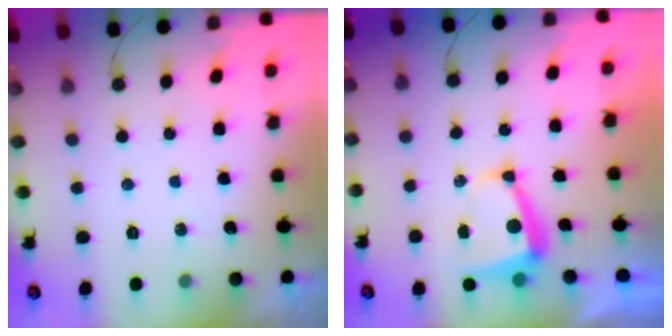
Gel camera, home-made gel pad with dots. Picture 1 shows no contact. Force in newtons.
{"total": 5.6, "press": 5.6, "slide": 0.5}